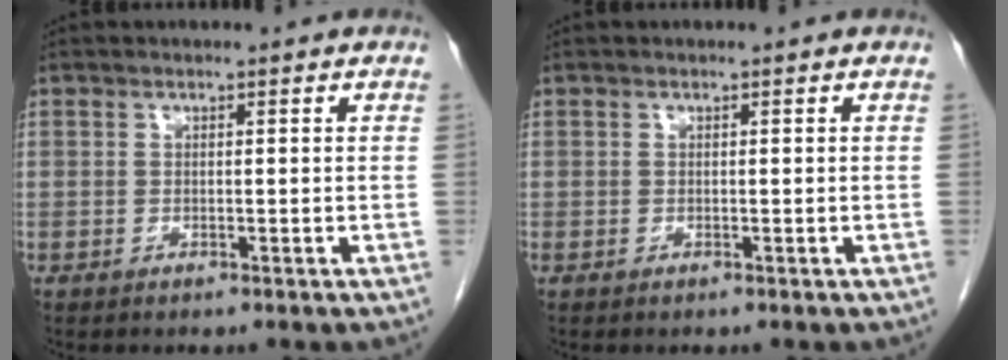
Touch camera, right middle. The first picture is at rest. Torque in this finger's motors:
{"motor_torque": [0.48, -0.26, 0.17, 0.05]}